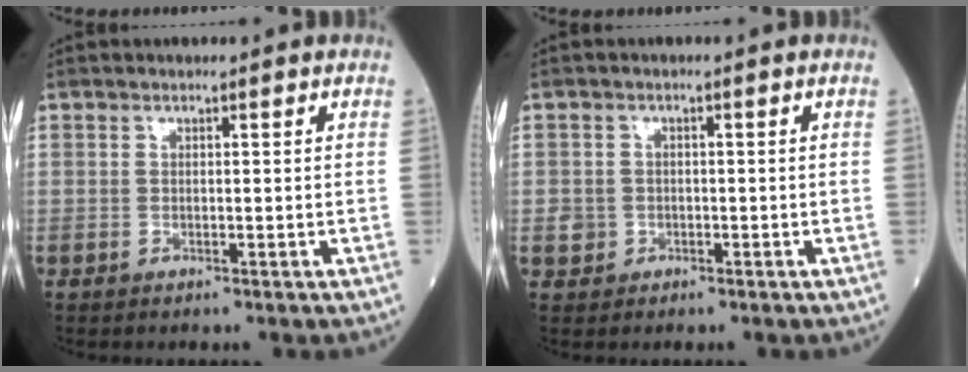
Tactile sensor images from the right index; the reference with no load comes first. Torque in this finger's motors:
{"motor_torque": [0.01, -0.05, 0.02, 0.00]}